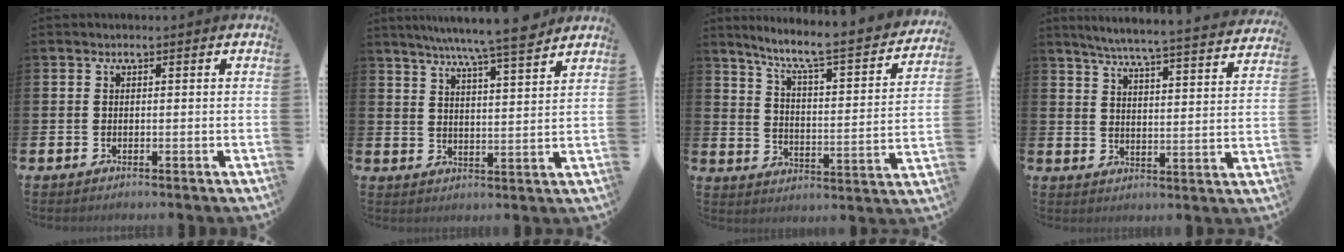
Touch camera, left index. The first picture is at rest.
{"total": 7.8, "force": [7.2, -0.2, 2.9], "torque": [-0.065, -0.041, 0.127]}
{"total": 6.8, "force": [5.8, 0.5, 3.5], "torque": [-0.092, -0.051, 0.089]}
{"total": 5.9, "force": [5.6, -0.4, 2.0], "torque": [-0.055, -0.047, 0.092]}